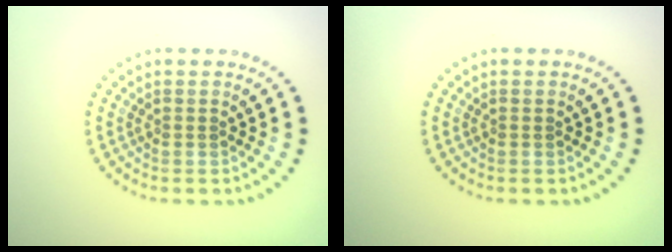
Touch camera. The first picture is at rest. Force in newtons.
{"total": 0.0}